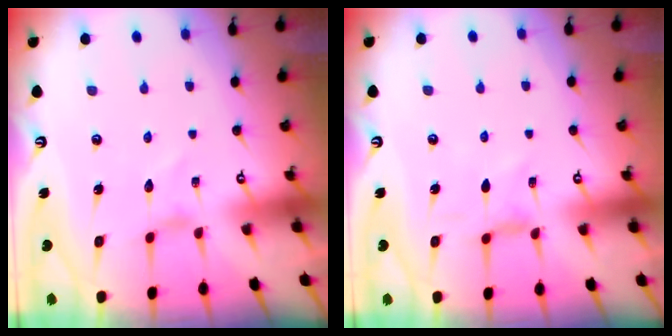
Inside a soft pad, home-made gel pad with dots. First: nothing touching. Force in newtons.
{"total": 0.9, "press": 0.9, "slide": 0.3}